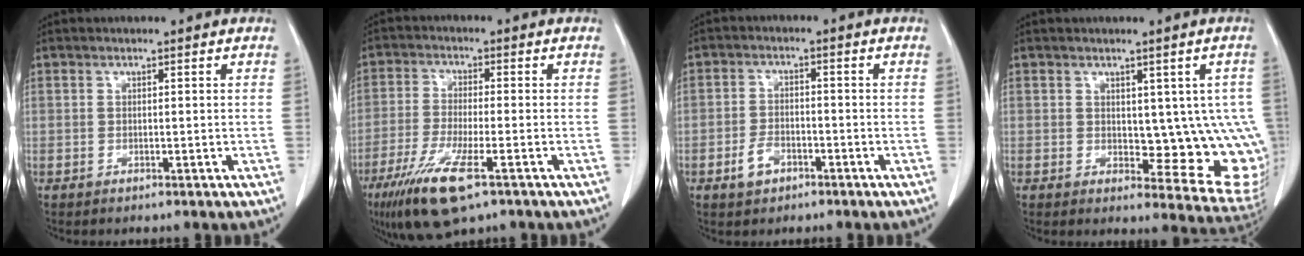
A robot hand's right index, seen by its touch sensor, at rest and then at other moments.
{"total": 10.5, "force": [-6.0, 1.7, 8.4], "torque": [-0.168, -0.028, -0.104]}
{"total": 3.8, "force": [-2.1, 2.4, 2.1], "torque": [-0.038, 0.004, -0.034]}
{"total": 10.5, "force": [0.7, 5.3, 9.1], "torque": [-0.081, -0.005, 0.018]}